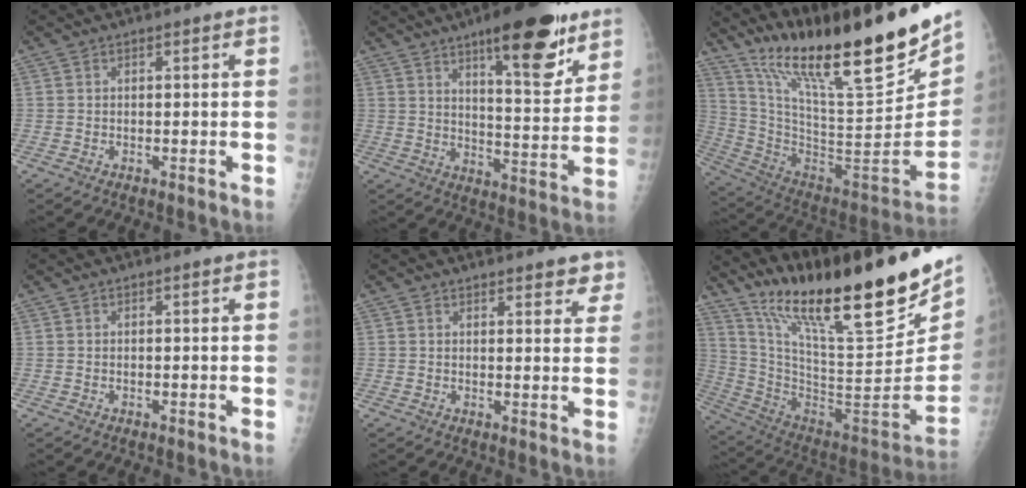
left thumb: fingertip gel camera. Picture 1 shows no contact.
{"total": 17.7, "force": [11.1, 5.2, 12.8], "torque": [-0.143, -0.066, 0.167]}
{"total": 30.8, "force": [21.3, 4.4, 21.9], "torque": [-0.336, -0.105, 0.367]}
{"total": 0.0}
{"total": 5.8, "force": [4.7, 2.0, 2.7], "torque": [0.000, -0.021, 0.053]}
{"total": 32.4, "force": [21.0, 6.1, 23.8], "torque": [-0.357, -0.086, 0.359]}